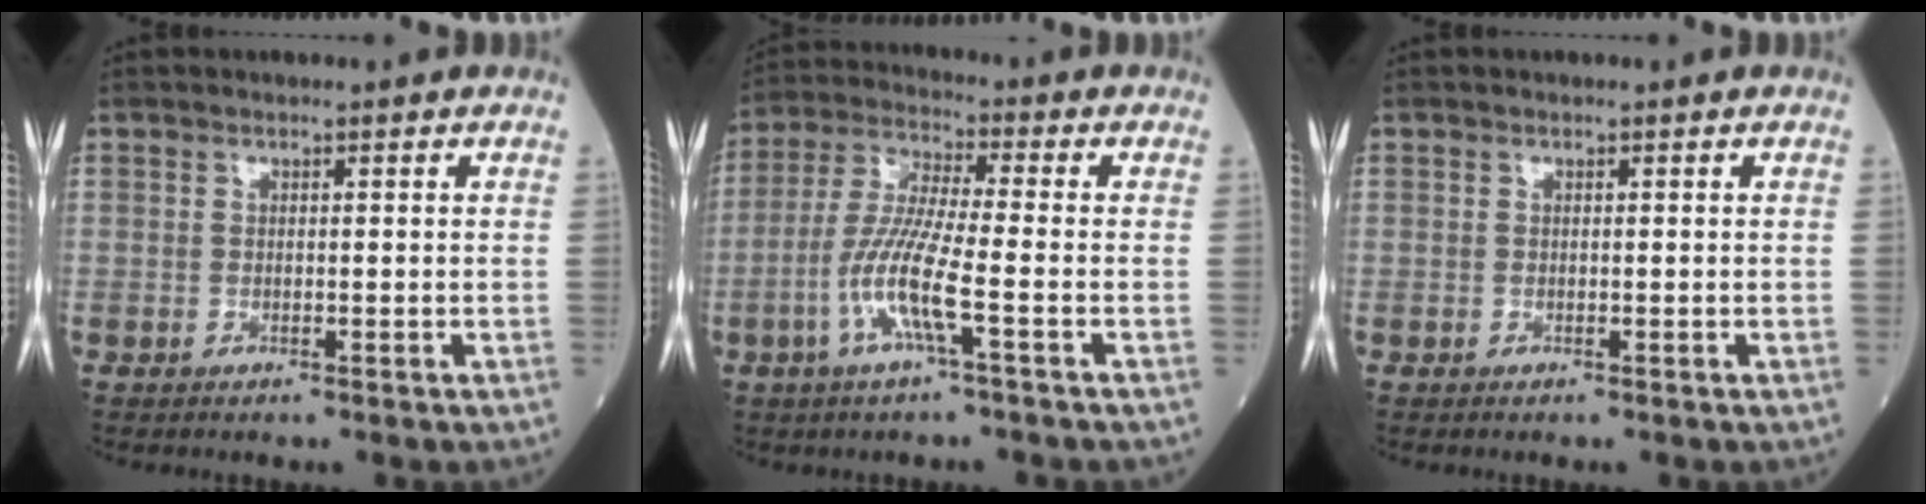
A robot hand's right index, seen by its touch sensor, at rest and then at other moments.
{"total": 9.2, "force": [-3.2, 0.1, 8.6], "torque": [-0.180, -0.004, -0.069]}
{"total": 0.0}